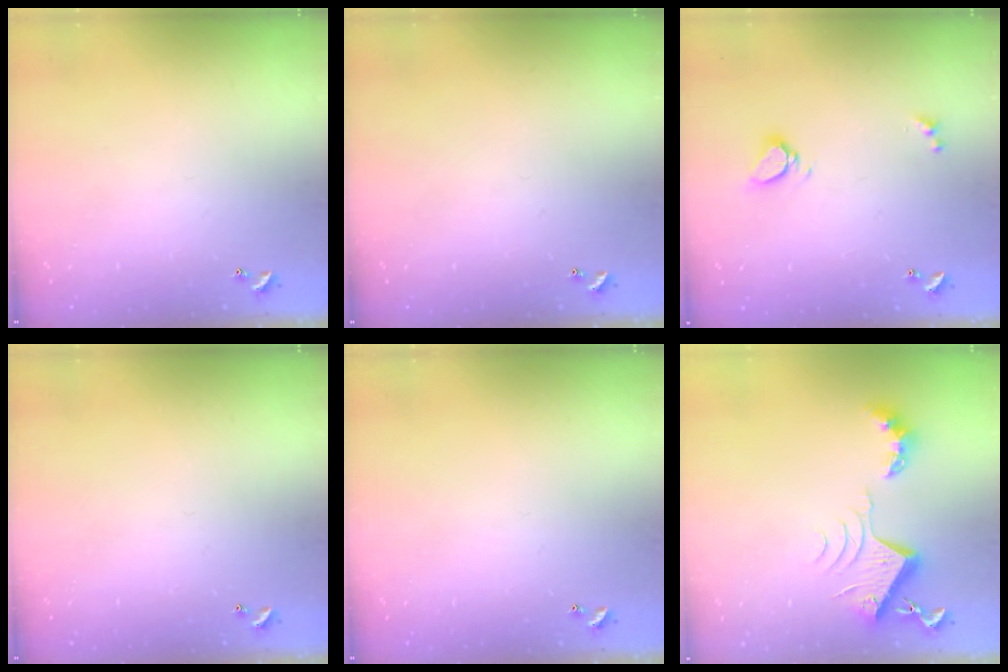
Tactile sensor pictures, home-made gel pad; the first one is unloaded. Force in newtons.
{"total": 0.0}
{"total": 4.4, "press": 4.4, "slide": 0.6}
{"total": 0.0}
{"total": 0.0}
{"total": 8.9, "press": 8.8, "slide": 1.1}